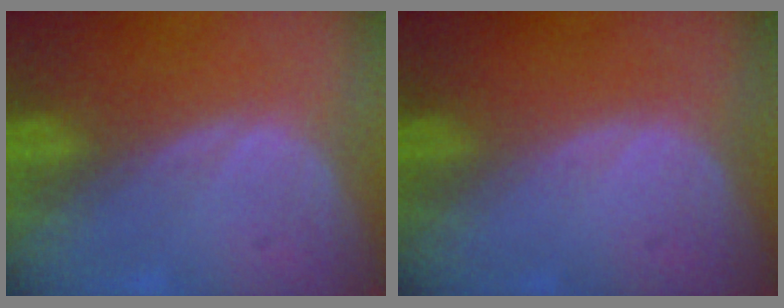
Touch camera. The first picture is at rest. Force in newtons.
{"total": 0.0}